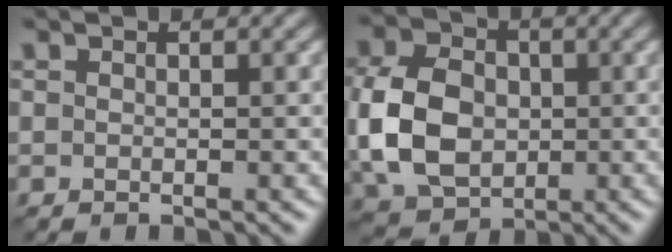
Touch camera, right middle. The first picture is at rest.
{"total": 8.1, "force": [-0.9, 6.1, 5.3], "torque": [-0.125, 0.006, -0.023]}